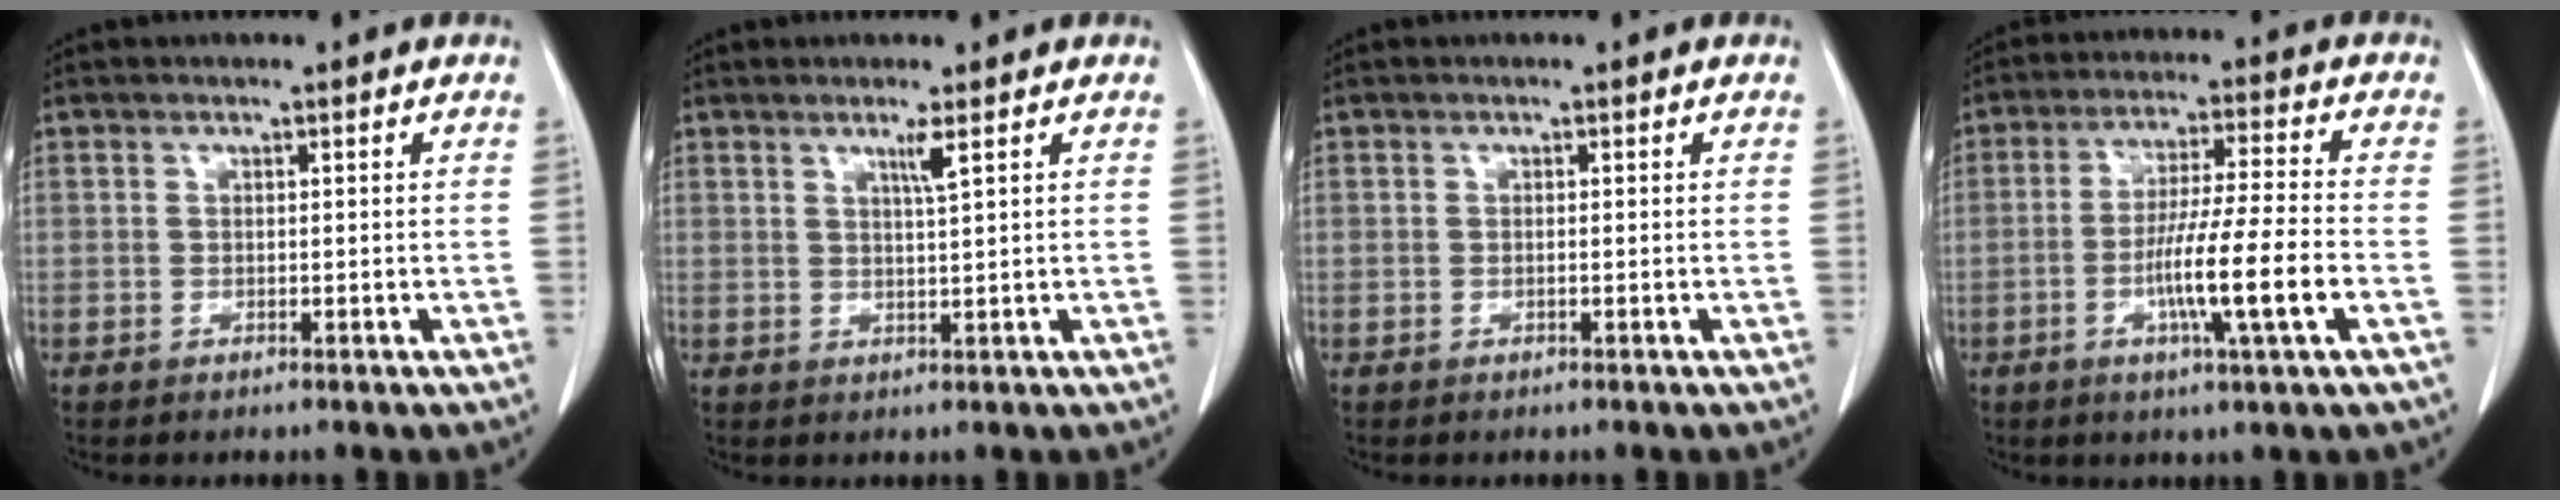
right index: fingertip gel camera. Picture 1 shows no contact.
{"total": 2.1, "force": [1.2, -0.6, 1.7], "torque": [-0.033, -0.007, 0.024]}
{"total": 0.0}
{"total": 11.1, "force": [-3.3, -0.6, 10.6], "torque": [-0.193, -0.009, -0.060]}